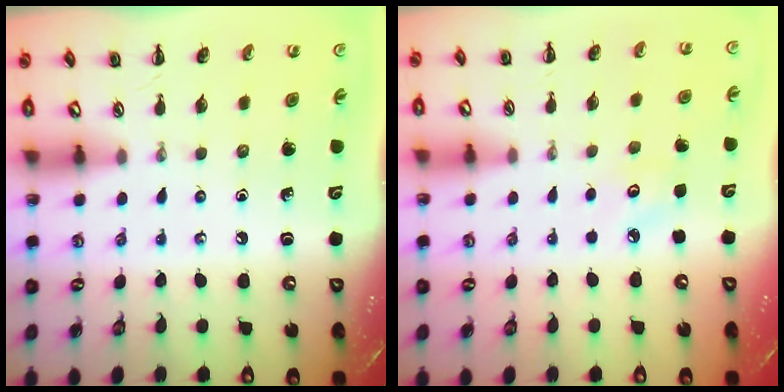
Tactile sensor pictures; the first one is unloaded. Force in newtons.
{"total": 2.9, "press": 2.8, "slide": 0.7}